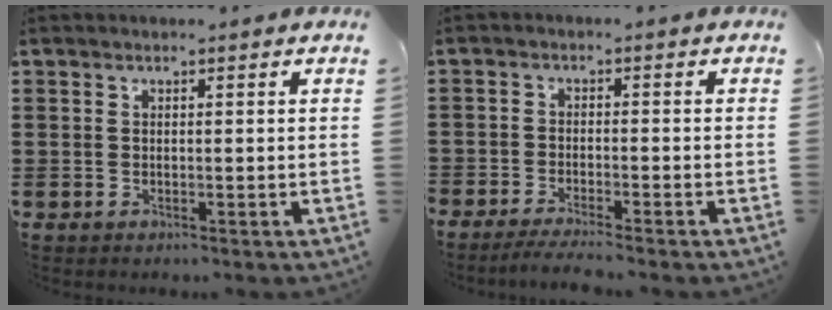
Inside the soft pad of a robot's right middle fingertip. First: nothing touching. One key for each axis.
{"total": 2.8, "fx": -2.7, "fy": 0.0, "fz": 0.7, "tx": -0.020, "ty": -0.002, "tz": -0.058}